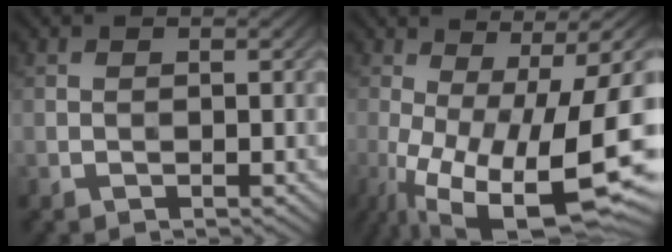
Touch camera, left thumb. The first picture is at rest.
{"total": 18.5, "force": [-6.4, 5.8, 16.3], "torque": [-0.289, -0.031, -0.097]}